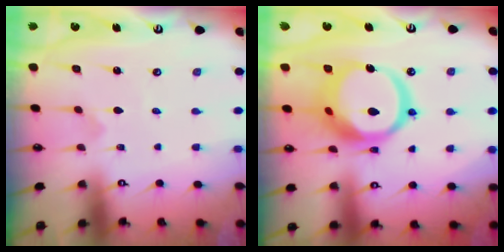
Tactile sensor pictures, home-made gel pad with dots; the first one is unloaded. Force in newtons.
{"total": 17.9, "press": 17.8, "slide": 2.1}